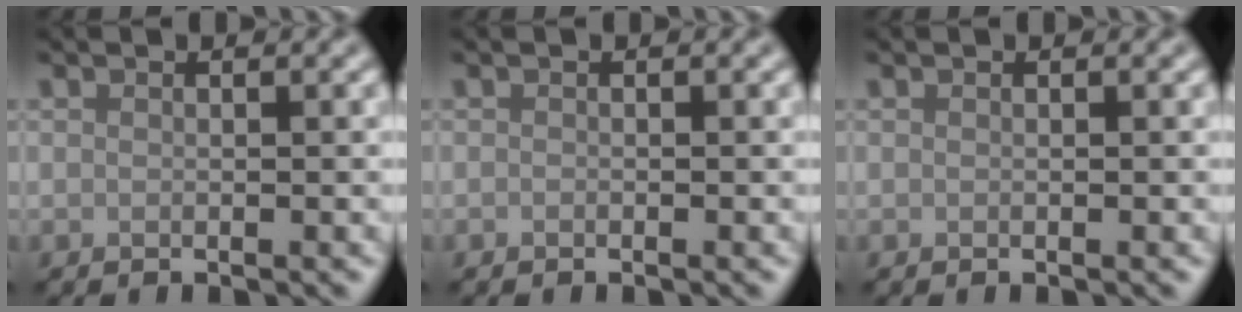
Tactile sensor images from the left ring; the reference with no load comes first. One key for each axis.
{"total": 0.0}
{"total": 0.0}